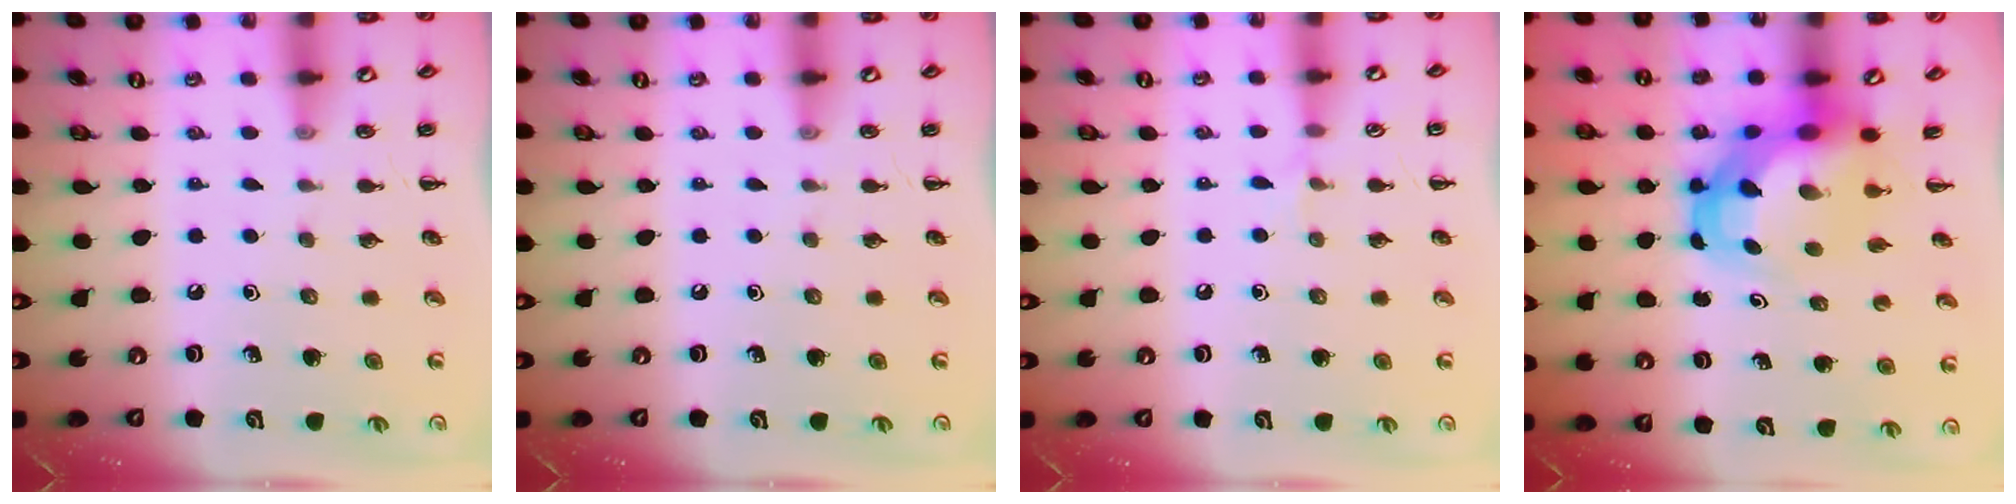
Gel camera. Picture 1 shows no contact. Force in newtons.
{"total": 0.0}
{"total": 3.9, "press": 3.6, "slide": 1.4}
{"total": 6.9, "press": 6.6, "slide": 2.0}